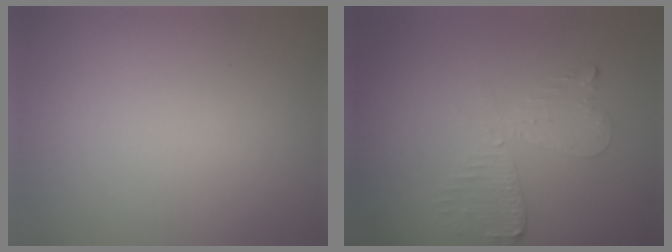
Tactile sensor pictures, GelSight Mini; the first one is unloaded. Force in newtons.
{"total": 2.7, "press": 2.4, "slide": 1.1}